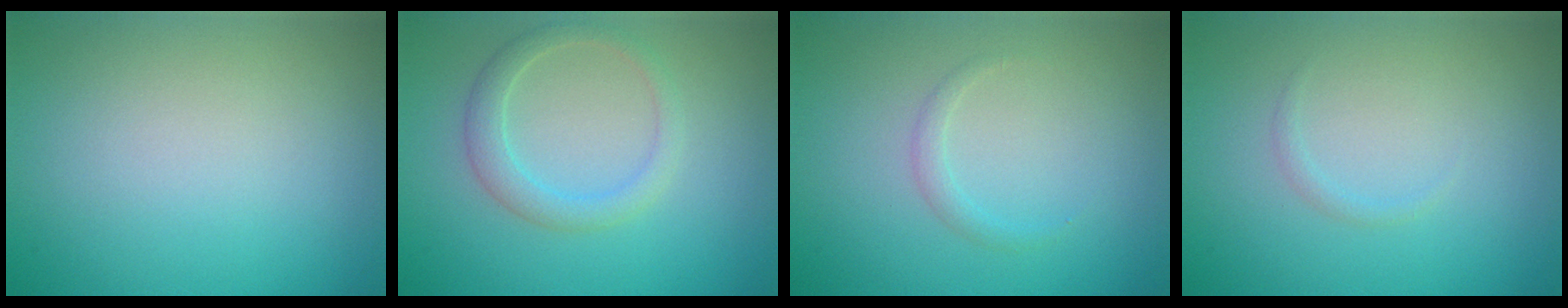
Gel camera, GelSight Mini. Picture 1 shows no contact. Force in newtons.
{"total": 2.4, "press": 2.4, "slide": 0.1}
{"total": 0.9, "press": 0.9, "slide": 0.0}
{"total": 0.5, "press": 0.5, "slide": 0.0}